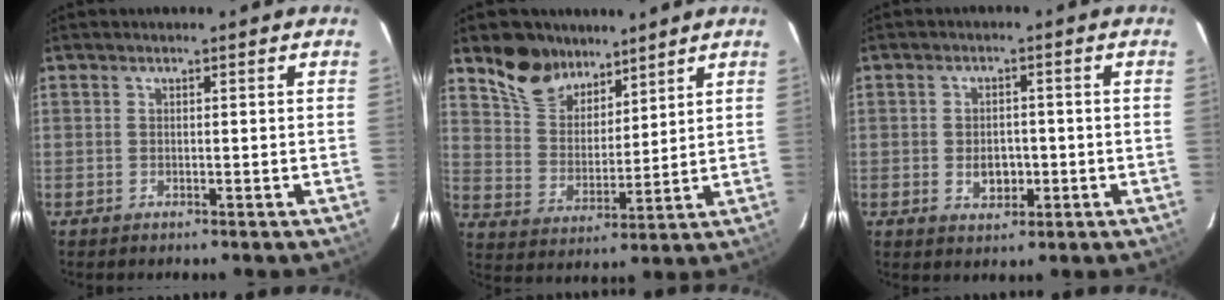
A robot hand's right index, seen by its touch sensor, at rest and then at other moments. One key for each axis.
{"total": 10.8, "fx": 8.2, "fy": 6.1, "fz": 3.5, "tx": -0.074, "ty": 0.017, "tz": 0.161}
{"total": 4.4, "fx": -1.0, "fy": 3.2, "fz": 2.8, "tx": -0.050, "ty": 0.001, "tz": -0.010}